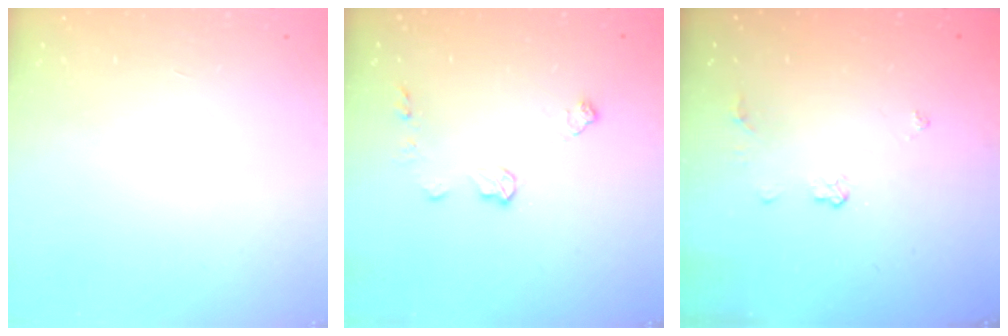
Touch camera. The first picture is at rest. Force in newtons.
{"total": 7.0, "press": 7.0, "slide": 0.4}
{"total": 3.7, "press": 3.6, "slide": 0.5}